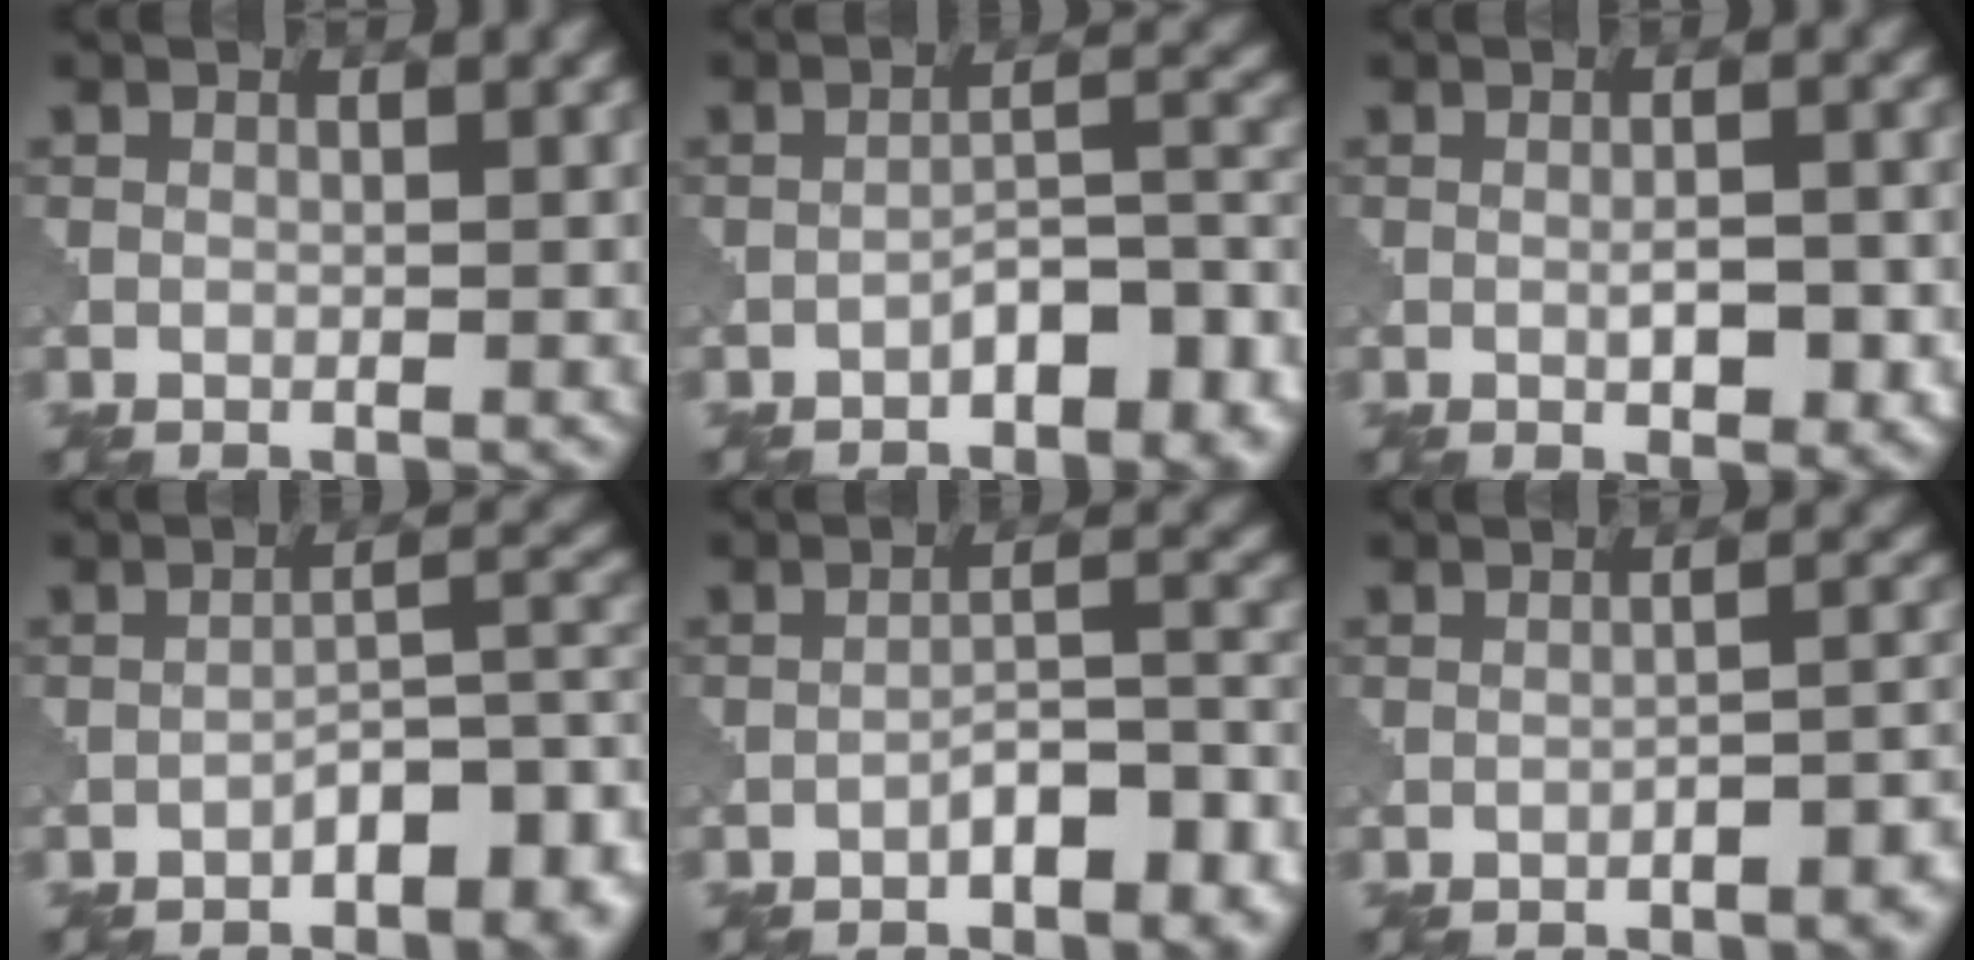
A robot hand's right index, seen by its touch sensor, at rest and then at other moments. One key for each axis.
{"total": 5.4, "fx": -3.3, "fy": 2.2, "fz": 3.7, "tx": -0.046, "ty": 0.017, "tz": -0.048}
{"total": 2.8, "fx": -0.6, "fy": 1.1, "fz": 2.5, "tx": -0.040, "ty": 0.000, "tz": -0.005}
{"total": 5.8, "fx": -3.2, "fy": 2.3, "fz": 4.3, "tx": -0.051, "ty": 0.016, "tz": -0.046}
{"total": 4.8, "fx": -2.9, "fy": 1.7, "fz": 3.4, "tx": -0.047, "ty": 0.014, "tz": -0.043}
{"total": 3.2, "fx": -2.0, "fy": 1.1, "fz": 2.2, "tx": -0.029, "ty": 0.007, "tz": -0.027}